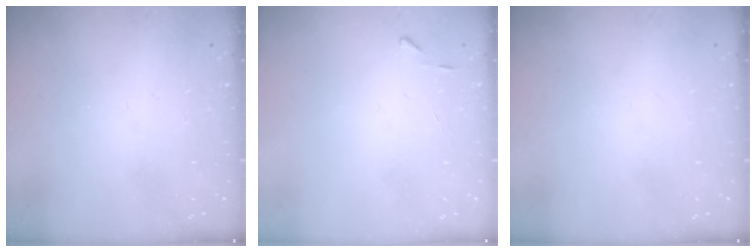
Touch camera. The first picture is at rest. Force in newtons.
{"total": 2.7, "press": 2.7, "slide": 0.3}
{"total": 0.0}